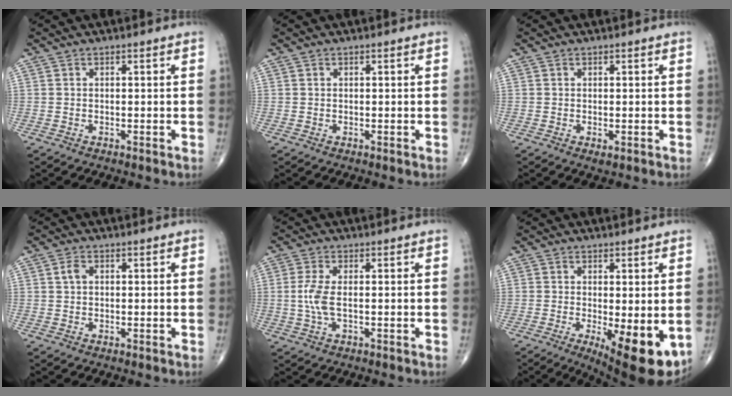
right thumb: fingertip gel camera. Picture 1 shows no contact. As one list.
[{"total": 0.0}, {"total": 1.1, "force": [-0.3, 0.5, 0.9], "torque": [-0.013, -0.004, -0.003]}, {"total": 1.8, "force": [0.4, 1.2, 1.3], "torque": [-0.024, 0.005, 0.007]}, {"total": 4.5, "force": [-0.1, 1.7, 4.2], "torque": [-0.110, 0.000, -0.003]}, {"total": 11.4, "force": [-3.0, 3.8, 10.4], "torque": [-0.136, -0.024, -0.033]}]